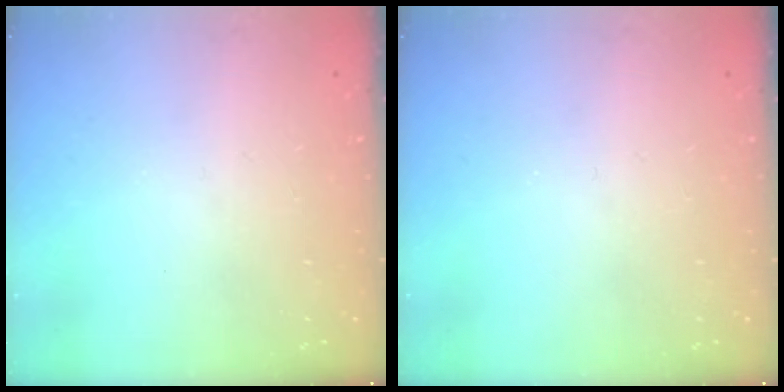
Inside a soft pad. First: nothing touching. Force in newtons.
{"total": 0.0}